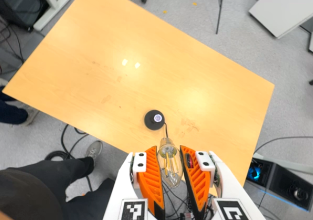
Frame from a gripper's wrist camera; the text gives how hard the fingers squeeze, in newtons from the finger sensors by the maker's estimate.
{"total": 15.7, "left": 17.5, "right": 14.0}